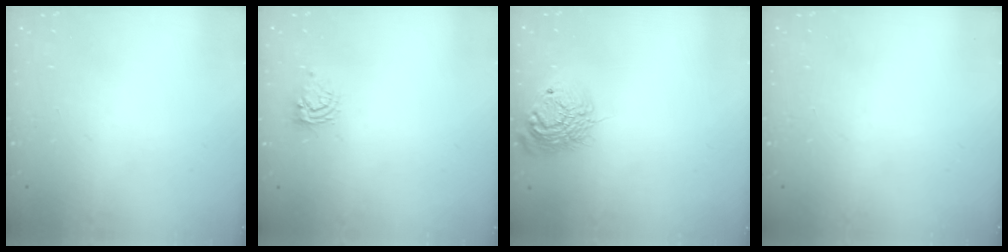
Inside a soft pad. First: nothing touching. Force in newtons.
{"total": 5.3, "press": 5.3, "slide": 0.7}
{"total": 14.8, "press": 14.7, "slide": 1.0}
{"total": 0.0}